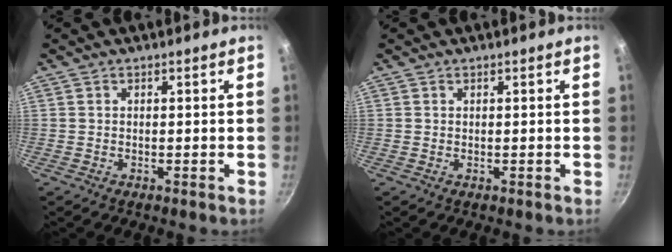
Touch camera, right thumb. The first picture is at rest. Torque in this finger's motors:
{"motor_torque": [-0.29, 2.72, 0.55, 0.84, 0.07]}